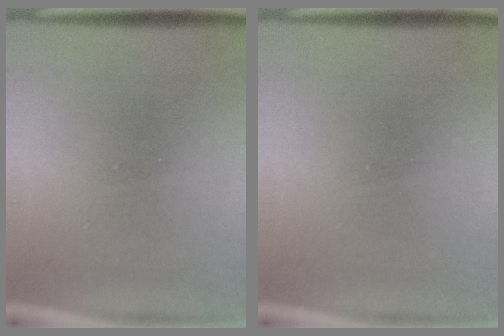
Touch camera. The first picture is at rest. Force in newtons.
{"total": 0.0}